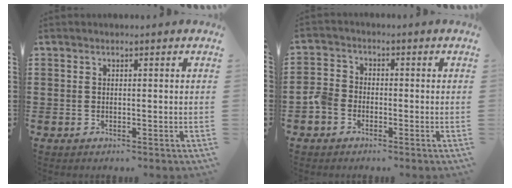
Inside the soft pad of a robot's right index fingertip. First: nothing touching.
{"total": 3.5, "force": [-1.9, 2.5, 1.4], "torque": [-0.059, -0.001, -0.046]}